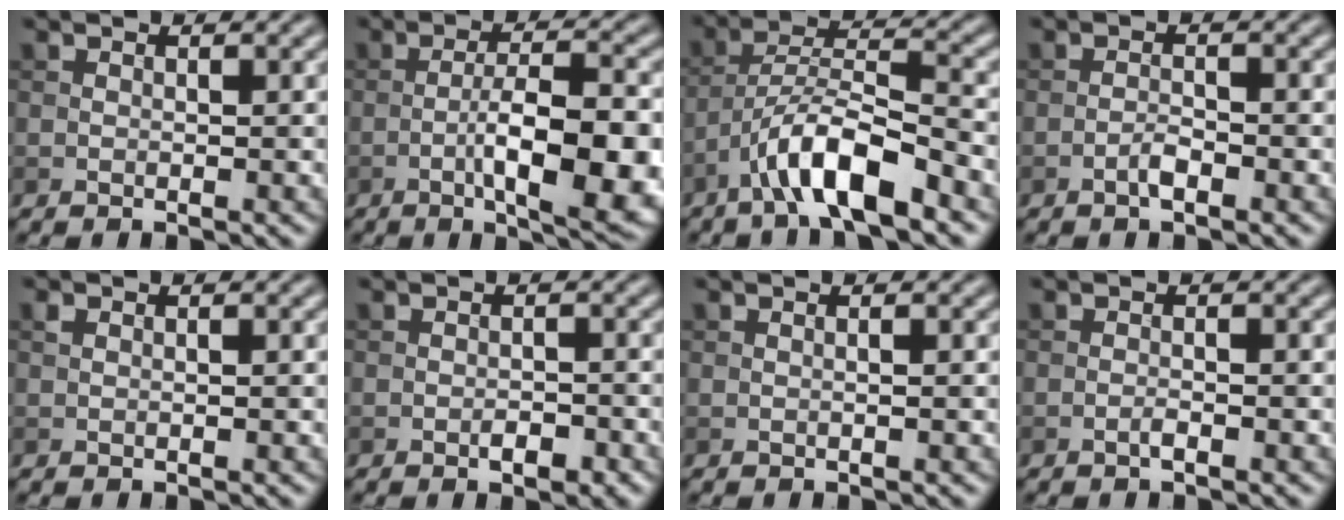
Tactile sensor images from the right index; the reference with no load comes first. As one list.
[{"total": 9.8, "force": [-2.7, 2.8, 9.0], "torque": [-0.139, -0.007, -0.038]}, {"total": 7.3, "force": [-4.5, 1.7, 5.5], "torque": [-0.096, 0.014, -0.080]}, {"total": 1.5, "force": [-0.9, 0.3, 1.2], "torque": [-0.022, 0.003, -0.020]}, {"total": 0.7, "force": [0.2, 0.3, 0.6], "torque": [-0.012, 0.003, 0.004]}, {"total": 1.7, "force": [-0.9, 0.7, 1.3], "torque": [-0.019, 0.000, -0.015]}, {"total": 0.6, "force": [0.0, 0.1, 0.6], "torque": [-0.010, 0.002, 0.000]}, {"total": 0.9, "force": [-0.6, 0.1, 0.7], "torque": [-0.013, 0.002, -0.012]}]